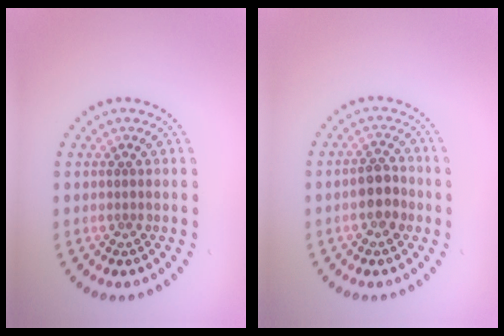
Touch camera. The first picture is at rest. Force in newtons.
{"total": 2.9, "press": 2.8, "slide": 0.7}